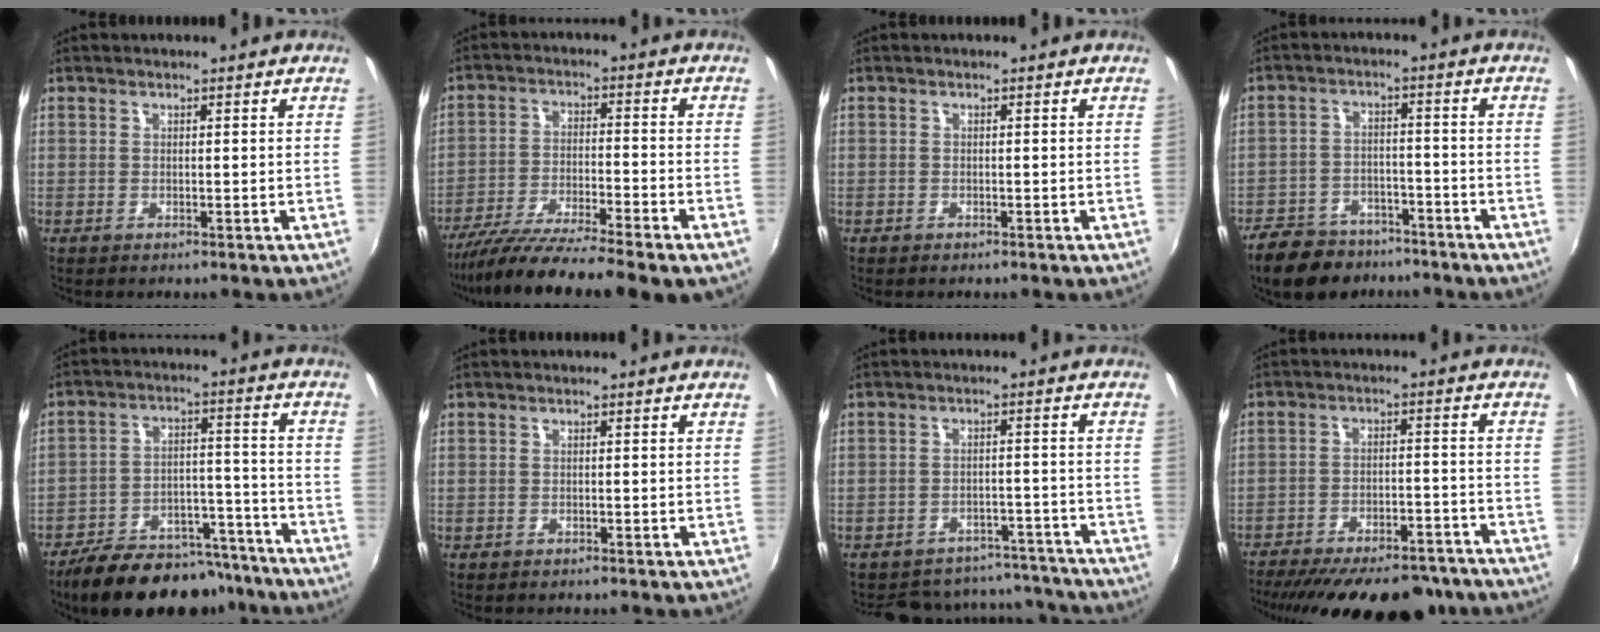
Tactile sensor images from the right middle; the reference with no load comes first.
{"total": 14.5, "force": [-12.1, -0.3, 8.1], "torque": [-0.157, -0.044, -0.206]}
{"total": 1.0, "force": [-0.7, 0.7, -0.1], "torque": [-0.003, 0.001, -0.011]}
{"total": 13.5, "force": [-10.3, 7.0, 5.2], "torque": [-0.135, -0.002, -0.154]}
{"total": 19.8, "force": [-16.5, 8.0, 7.6], "torque": [-0.144, 0.025, -0.221]}
{"total": 0.5, "force": [-0.4, 0.3, 0.0], "torque": [-0.003, -0.002, -0.008]}
{"total": 15.7, "force": [-13.9, 6.4, 3.5], "torque": [-0.078, 0.035, -0.167]}
{"total": 24.6, "force": [-20.4, 8.1, 11.0], "torque": [-0.210, -0.011, -0.269]}